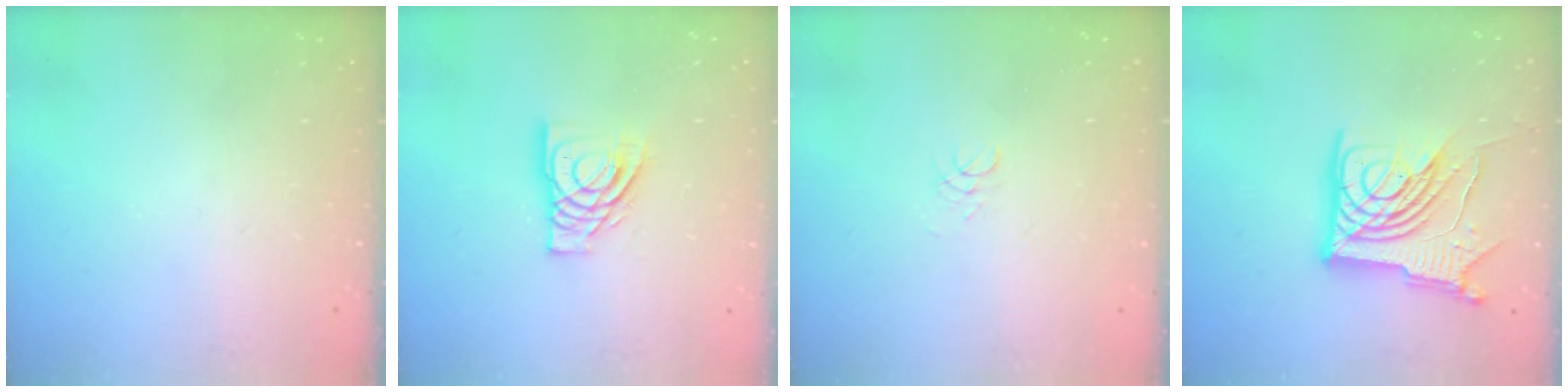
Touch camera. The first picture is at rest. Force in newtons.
{"total": 12.6, "press": 12.6, "slide": 1.6}
{"total": 1.7, "press": 1.7, "slide": 0.2}
{"total": 16.7, "press": 16.6, "slide": 2.2}